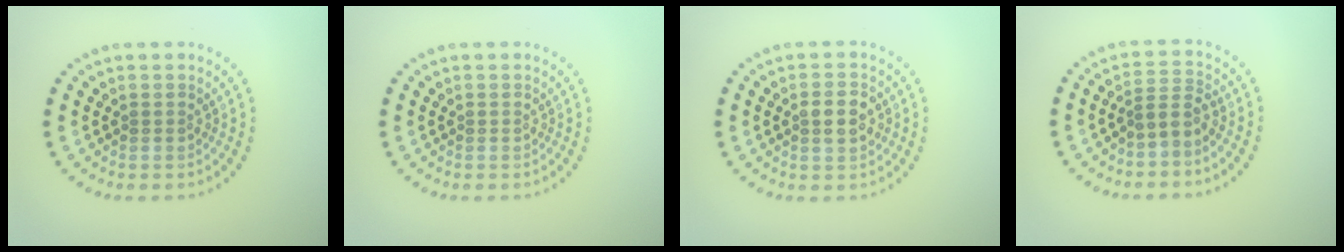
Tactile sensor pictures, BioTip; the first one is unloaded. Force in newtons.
{"total": 0.0}
{"total": 2.9, "press": 2.9, "slide": 0.1}
{"total": 2.2, "press": 1.5, "slide": 1.6}